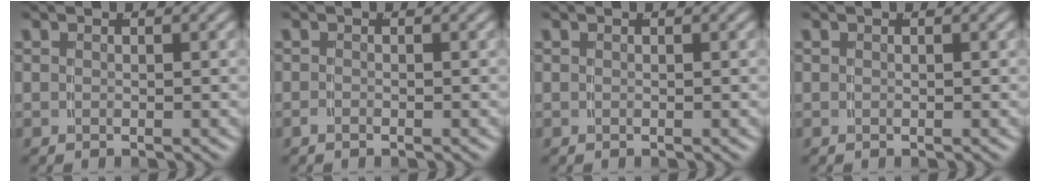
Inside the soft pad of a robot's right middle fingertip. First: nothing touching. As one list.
[{"total": 0.8, "force": [-0.7, -0.3, 0.1], "torque": [-0.002, -0.006, -0.011]}, {"total": 0.0}, {"total": 0.0}]